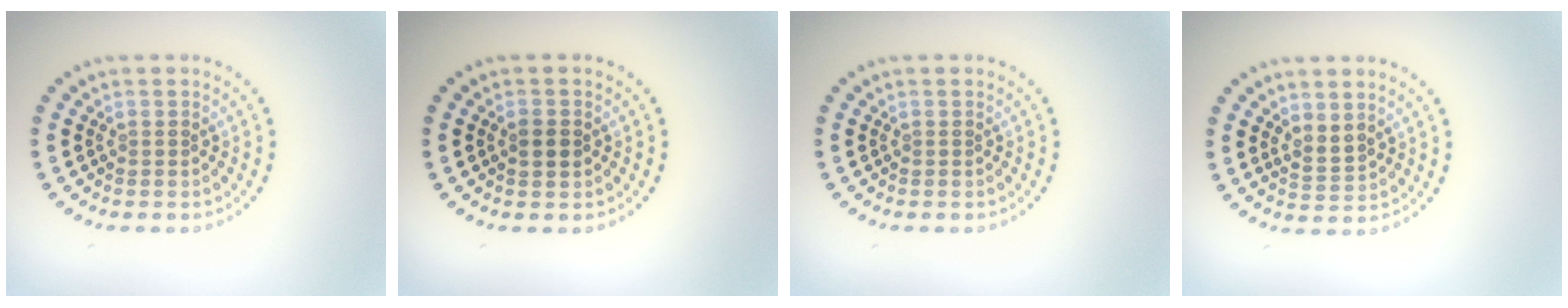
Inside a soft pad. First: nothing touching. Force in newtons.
{"total": 1.8, "press": 1.8, "slide": 0.1}
{"total": 0.0}
{"total": 1.8, "press": 1.5, "slide": 0.9}